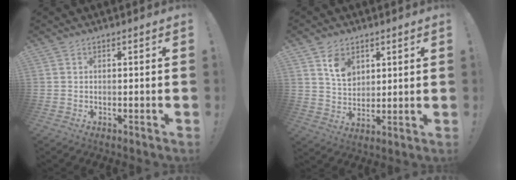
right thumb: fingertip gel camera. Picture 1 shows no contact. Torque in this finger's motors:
{"motor_torque": [0.96, 1.02, 0.07, -0.03, 0.06]}